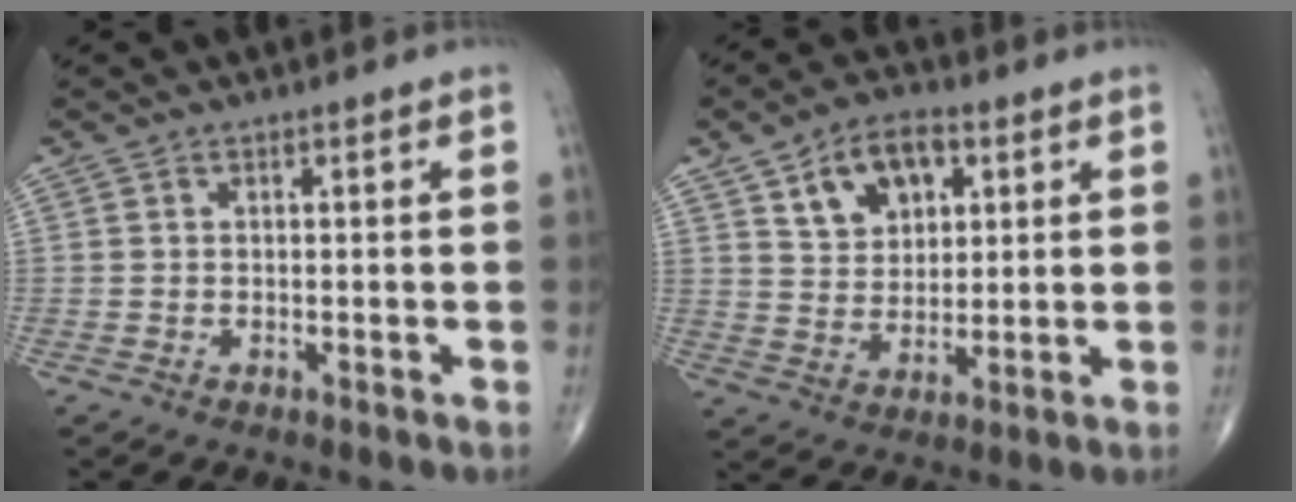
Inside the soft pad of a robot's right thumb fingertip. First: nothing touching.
{"total": 10.5, "force": [4.5, 6.9, 6.4], "torque": [-0.075, -0.012, 0.079]}